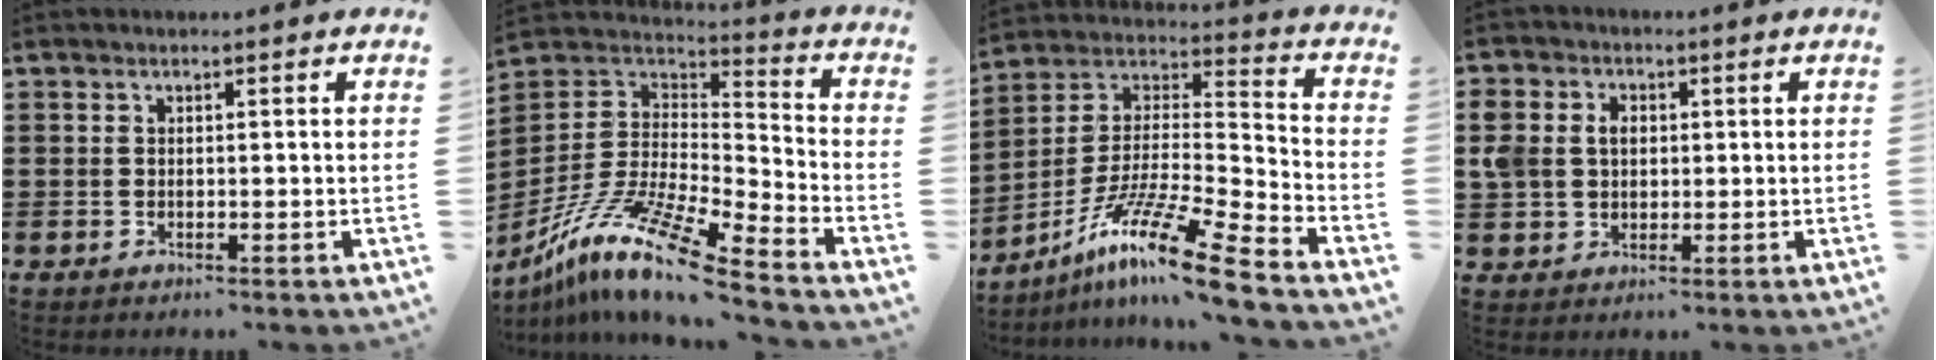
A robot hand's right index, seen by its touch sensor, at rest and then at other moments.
{"total": 13.7, "force": [-10.3, 1.4, 8.9], "torque": [-0.190, 0.004, -0.203]}
{"total": 14.5, "force": [-11.1, 0.4, 9.3], "torque": [-0.171, 0.018, -0.215]}
{"total": 5.0, "force": [0.8, 4.2, 2.7], "torque": [-0.080, 0.010, 0.008]}